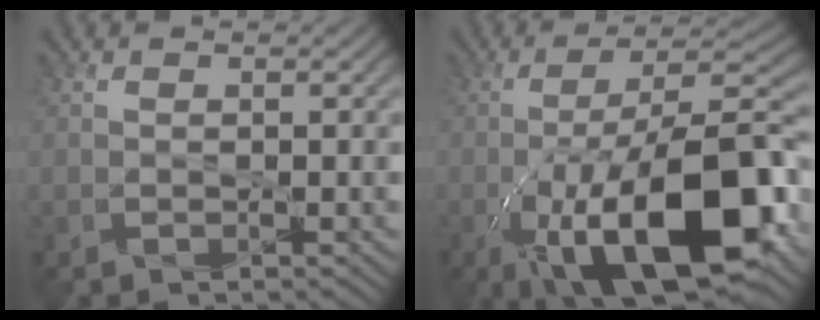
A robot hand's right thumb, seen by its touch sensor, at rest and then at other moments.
{"total": 19.5, "force": [-8.0, 7.8, 16.0], "torque": [-0.259, -0.009, -0.139]}